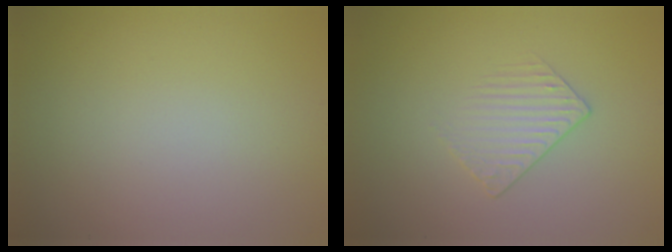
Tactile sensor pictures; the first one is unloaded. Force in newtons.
{"total": 1.4, "press": 0.9, "slide": 1.1}